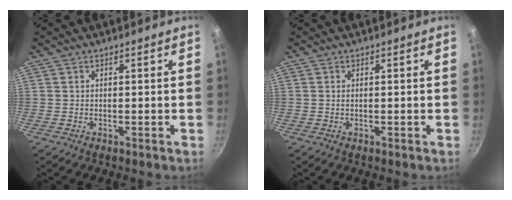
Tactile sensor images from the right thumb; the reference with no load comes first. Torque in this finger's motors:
{"motor_torque": [0.19, 0.13, 0.08, -0.39, 0.03]}